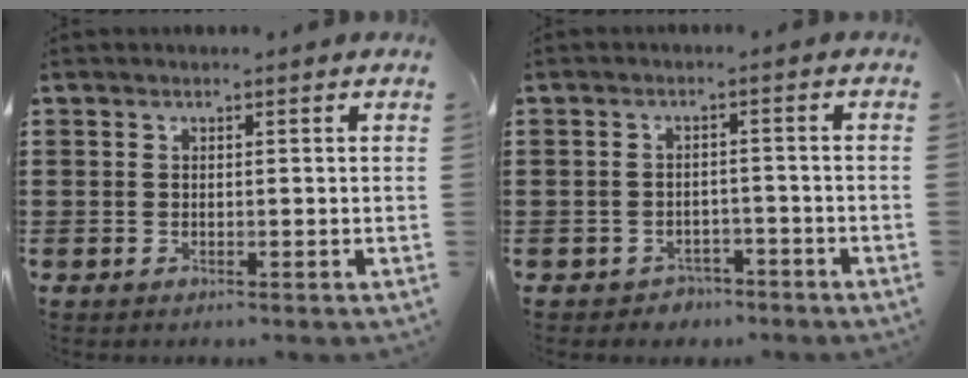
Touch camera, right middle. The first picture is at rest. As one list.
[{"total": 2.2, "force": [-2.0, 0.8, -0.1], "torque": [-0.007, 0.003, -0.046]}]